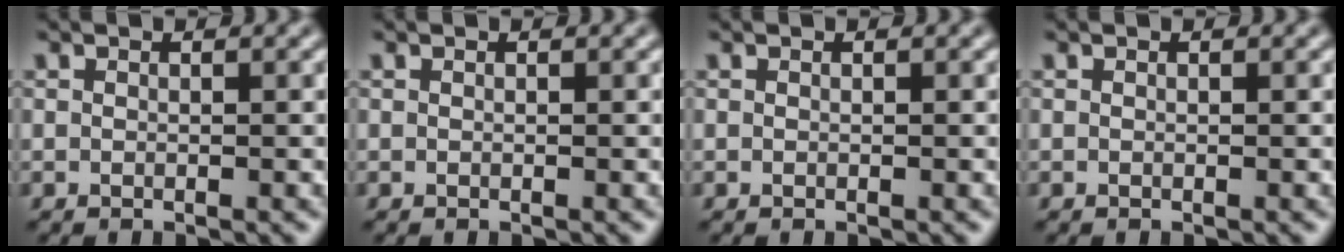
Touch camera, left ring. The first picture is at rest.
{"total": 0.0}
{"total": 0.0}
{"total": 0.0}